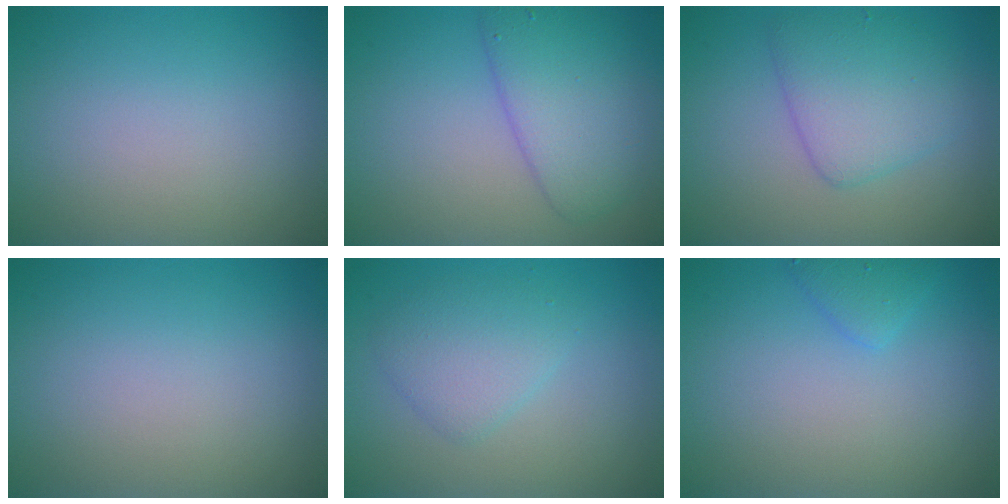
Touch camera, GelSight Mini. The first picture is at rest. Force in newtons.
{"total": 5.0, "press": 5.0, "slide": 0.1}
{"total": 4.2, "press": 4.2, "slide": 0.2}
{"total": 0.0}
{"total": 2.8, "press": 2.8, "slide": 0.1}
{"total": 1.5, "press": 1.5, "slide": 0.0}